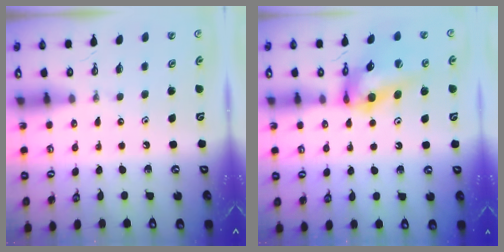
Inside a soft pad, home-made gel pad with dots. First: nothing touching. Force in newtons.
{"total": 13.4, "press": 13.3, "slide": 1.2}